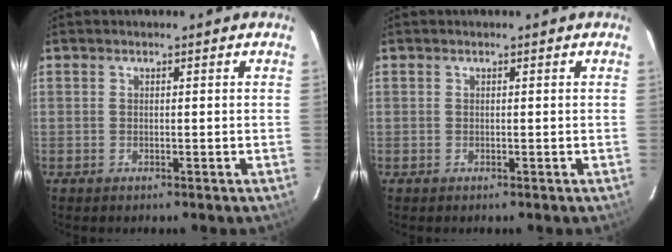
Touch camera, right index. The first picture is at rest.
{"total": 0.0}